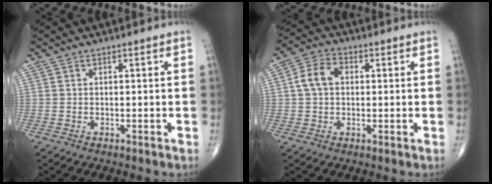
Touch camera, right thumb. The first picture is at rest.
{"total": 6.6, "force": [0.8, 4.7, 4.5], "torque": [-0.082, 0.019, 0.009]}